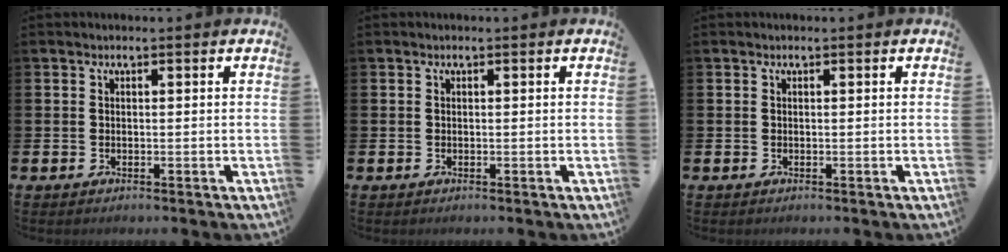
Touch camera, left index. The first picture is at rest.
{"total": 0.0}
{"total": 0.0}